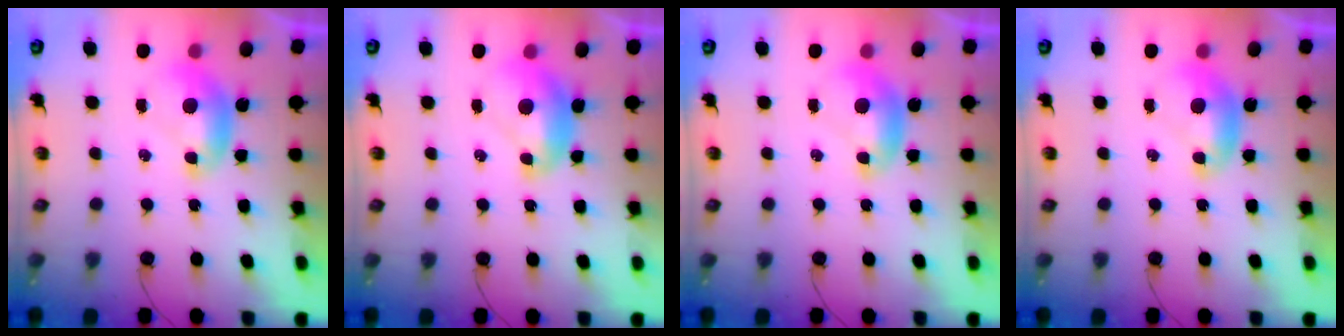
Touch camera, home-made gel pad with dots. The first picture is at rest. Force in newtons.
{"total": 2.1, "press": 2.1, "slide": 0.3}
{"total": 0.0}
{"total": 0.0}